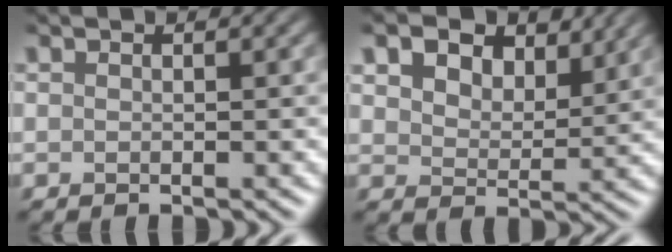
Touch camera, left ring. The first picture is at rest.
{"total": 8.3, "force": [5.4, 4.4, 4.5], "torque": [-0.088, 0.005, 0.074]}